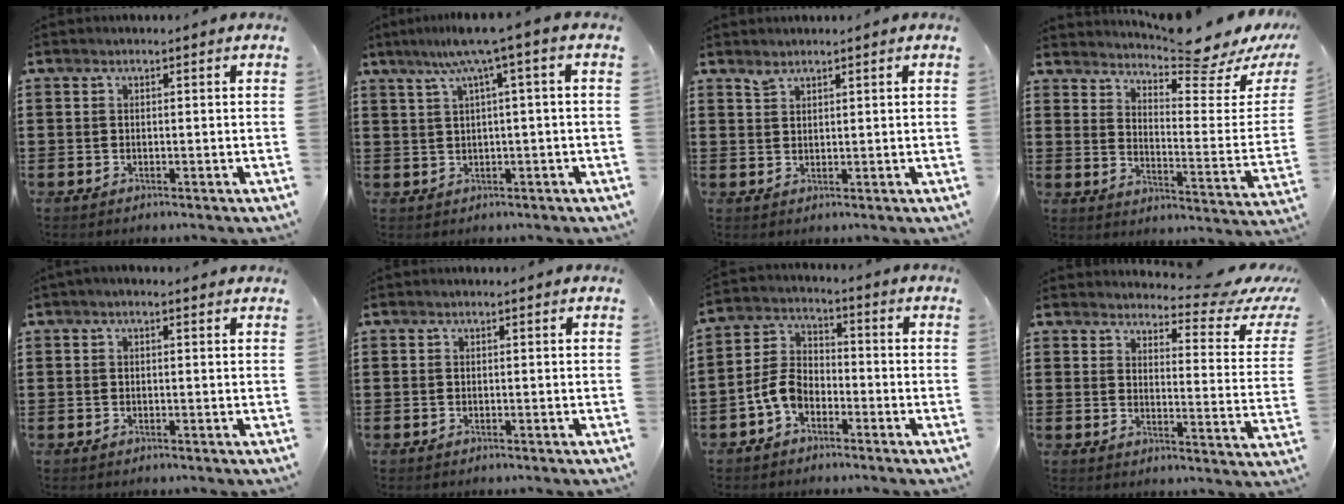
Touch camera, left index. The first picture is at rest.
{"total": 6.3, "force": [2.4, -0.4, 5.8], "torque": [-0.117, -0.004, 0.037]}
{"total": 1.6, "force": [1.5, 0.4, 0.3], "torque": [-0.009, 0.000, 0.029]}
{"total": 6.5, "force": [6.0, -0.9, 2.3], "torque": [-0.051, -0.065, 0.094]}
{"total": 0.7, "force": [0.2, 0.2, 0.7], "torque": [-0.013, 0.003, 0.004]}
{"total": 0.0}
{"total": 5.7, "force": [-3.1, 3.4, 3.3], "torque": [-0.095, 0.004, -0.069]}
{"total": 5.0, "force": [4.3, 0.9, 2.3], "torque": [-0.045, -0.034, 0.065]}